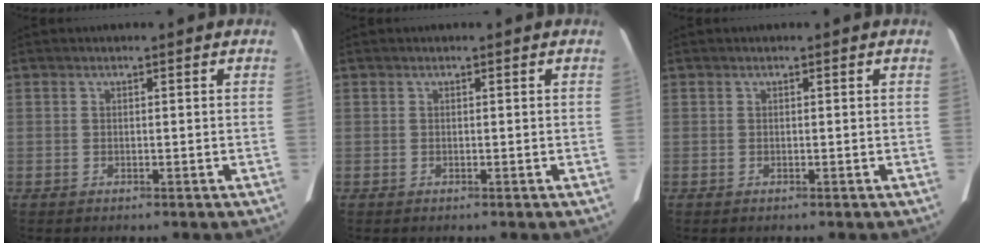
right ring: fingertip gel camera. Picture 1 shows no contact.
{"total": 0.0}
{"total": 0.0}